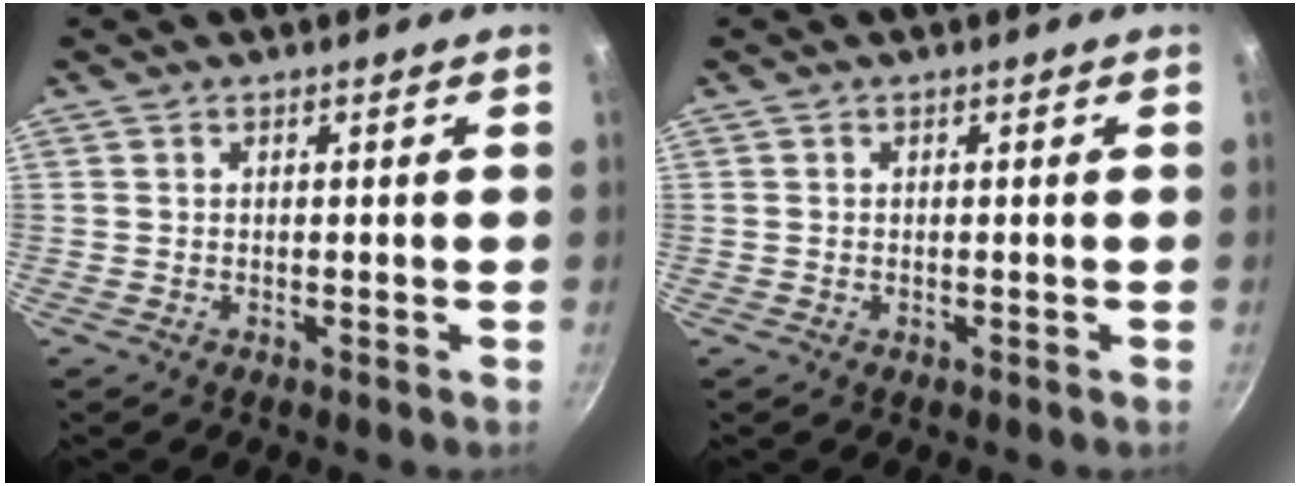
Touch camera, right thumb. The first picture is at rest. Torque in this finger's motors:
{"motor_torque": [0.28, 0.19, 0.40, -0.25, 0.04]}